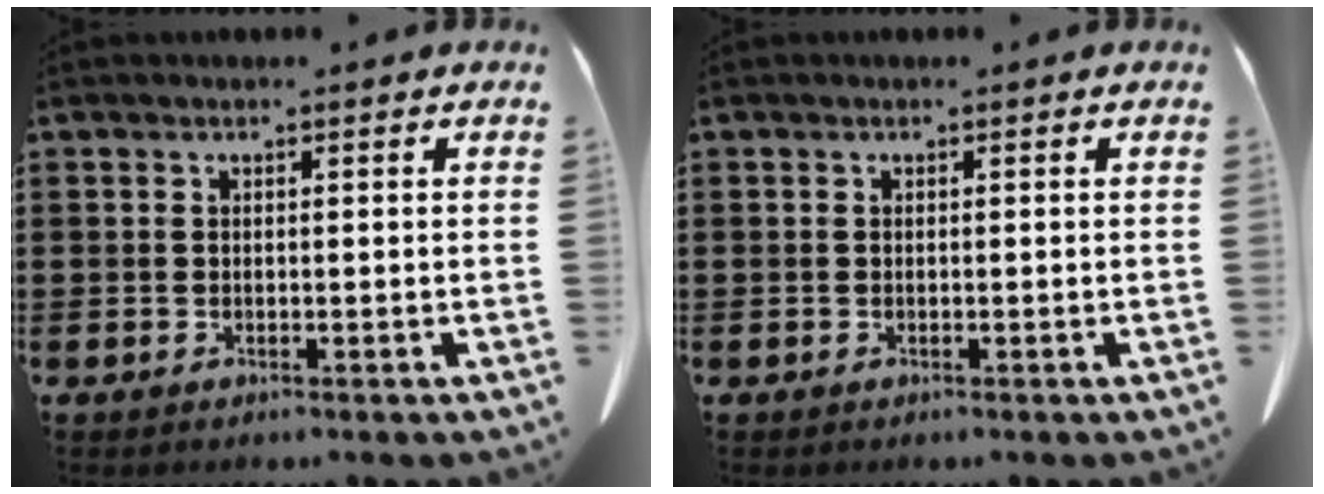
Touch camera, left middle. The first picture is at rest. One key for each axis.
{"total": 0.0}